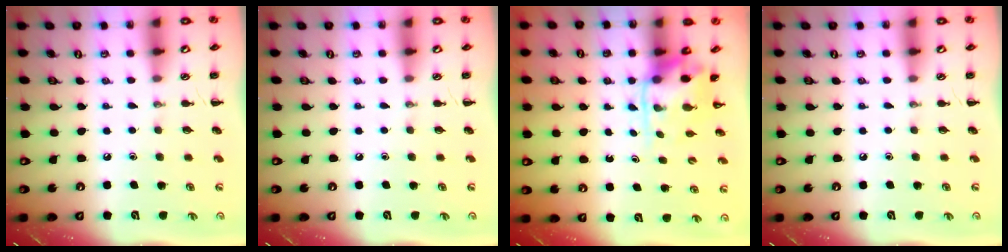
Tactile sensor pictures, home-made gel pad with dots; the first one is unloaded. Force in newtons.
{"total": 0.0}
{"total": 3.5, "press": 3.4, "slide": 0.8}
{"total": 0.0}